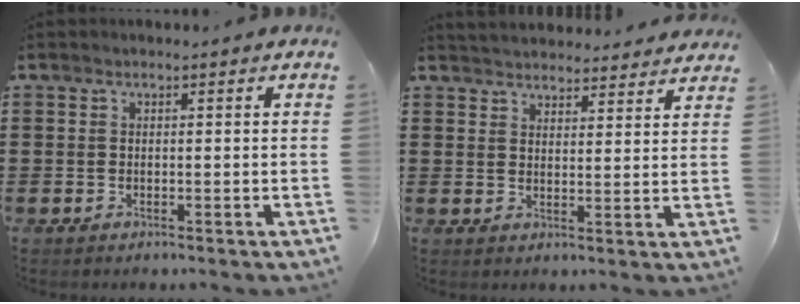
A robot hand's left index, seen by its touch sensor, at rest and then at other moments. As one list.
[{"total": 3.5, "force": [3.5, 0.0, -0.1], "torque": [-0.010, -0.017, 0.063]}]